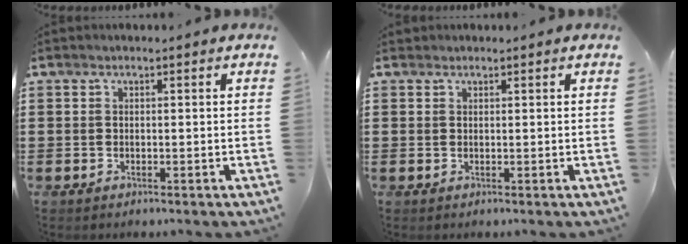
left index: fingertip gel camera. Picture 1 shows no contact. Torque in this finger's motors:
{"motor_torque": [0.19, -0.25, -0.04, 0.00]}